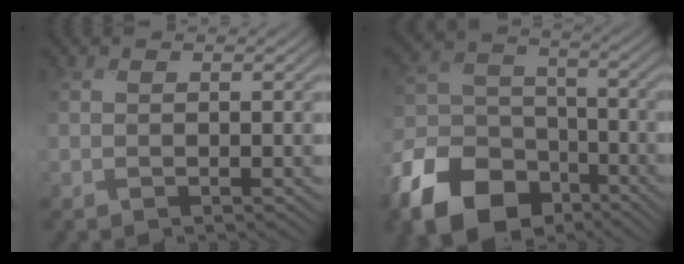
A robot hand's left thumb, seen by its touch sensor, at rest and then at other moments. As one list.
[{"total": 15.0, "force": [-8.6, 10.0, 7.0], "torque": [-0.207, -0.034, -0.154]}]